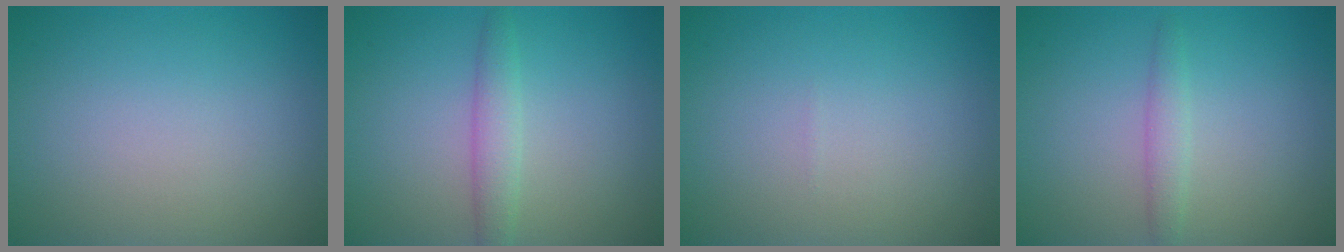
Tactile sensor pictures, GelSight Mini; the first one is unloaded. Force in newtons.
{"total": 2.1, "press": 2.1, "slide": 0.1}
{"total": 0.0}
{"total": 1.5, "press": 1.5, "slide": 0.1}